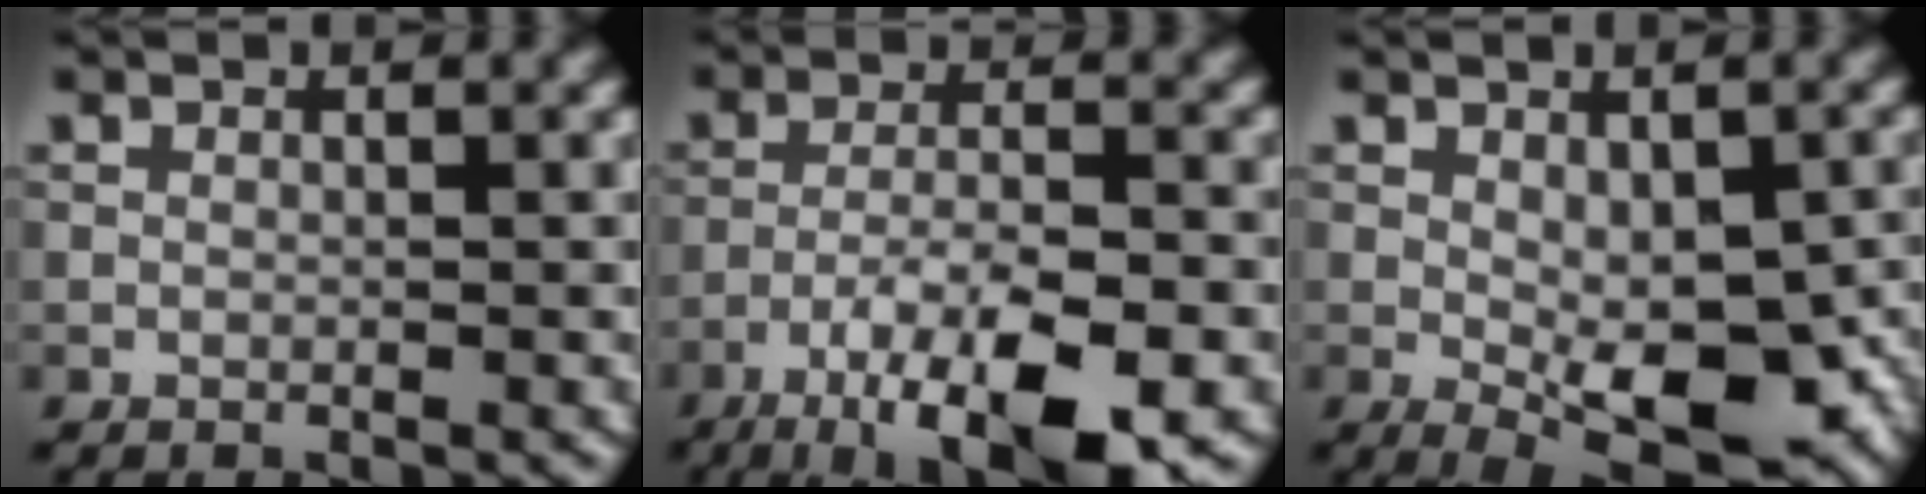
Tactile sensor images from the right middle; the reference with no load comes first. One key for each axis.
{"total": 10.5, "fx": -6.2, "fy": 2.8, "fz": 8.0, "tx": -0.140, "ty": -0.004, "tz": -0.107}
{"total": 8.7, "fx": -2.3, "fy": 3.9, "fz": 7.4, "tx": -0.122, "ty": -0.021, "tz": -0.021}